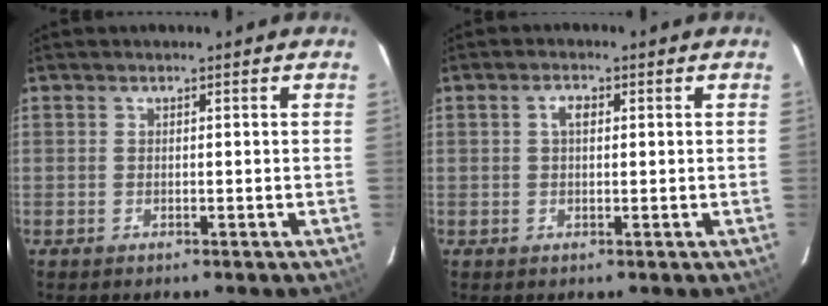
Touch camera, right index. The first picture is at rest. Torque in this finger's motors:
{"motor_torque": [0.08, -0.02, 0.05, 0.04]}